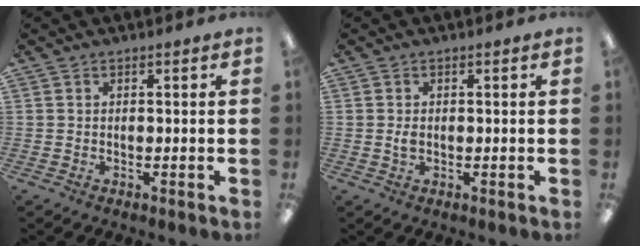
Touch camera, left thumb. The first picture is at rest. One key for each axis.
{"total": 1.6, "fx": 0.0, "fy": 1.0, "fz": 1.3, "tx": -0.025, "ty": 0.000, "tz": -0.001}